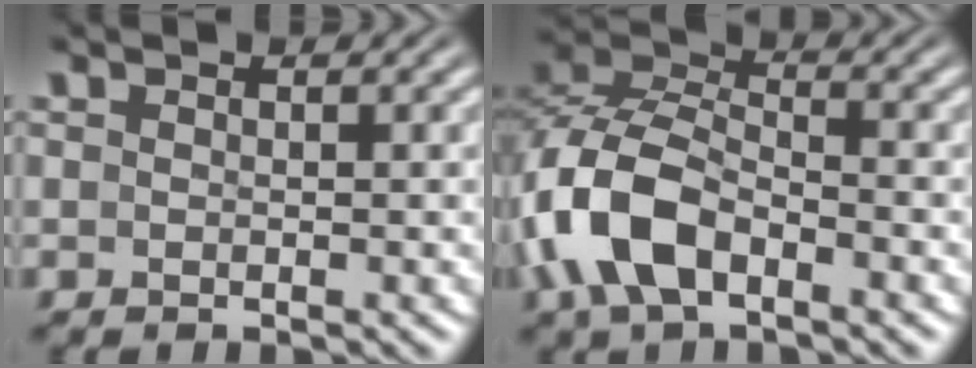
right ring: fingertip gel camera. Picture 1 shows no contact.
{"total": 8.0, "force": [-1.8, 5.7, 5.2], "torque": [-0.138, -0.022, -0.028]}